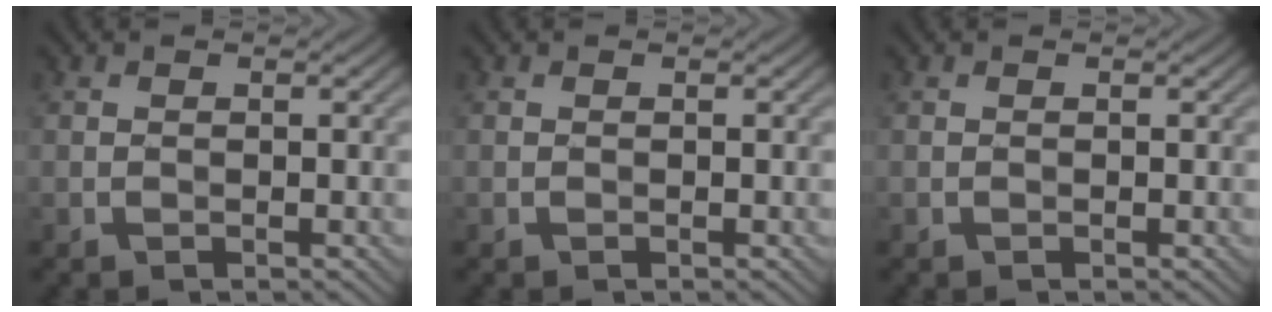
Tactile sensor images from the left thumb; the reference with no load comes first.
{"total": 0.0}
{"total": 0.0}